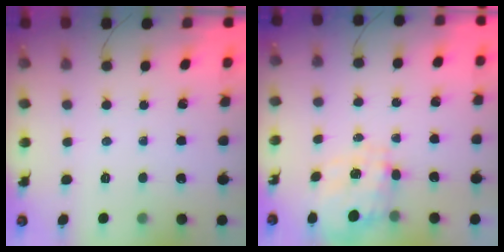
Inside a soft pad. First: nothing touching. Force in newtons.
{"total": 3.4, "press": 3.3, "slide": 1.0}